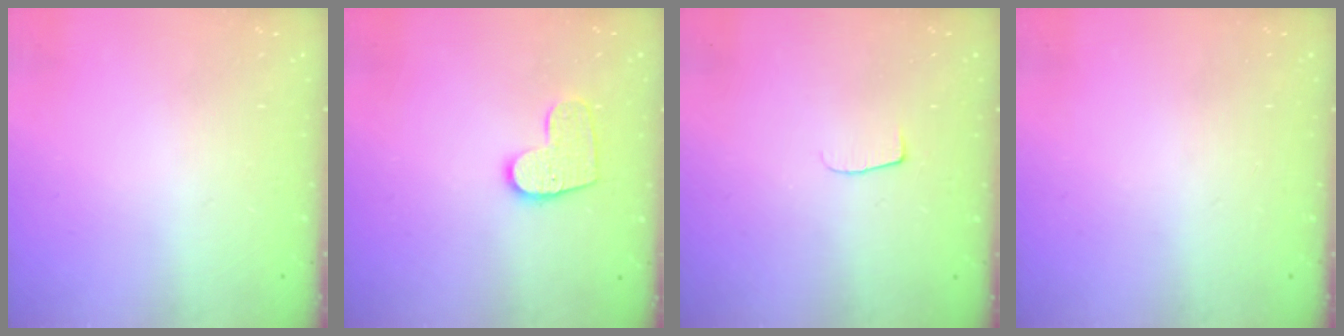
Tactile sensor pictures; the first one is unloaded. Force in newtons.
{"total": 10.9, "press": 10.9, "slide": 0.5}
{"total": 4.3, "press": 4.3, "slide": 0.5}
{"total": 0.0}